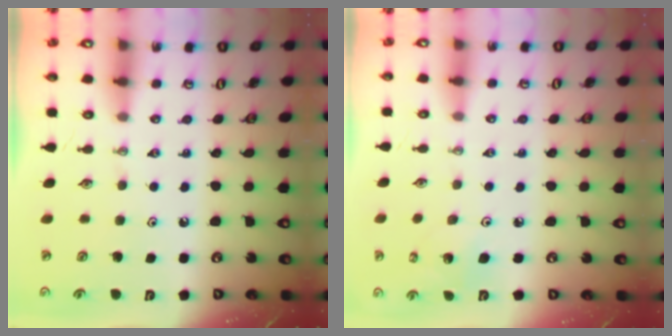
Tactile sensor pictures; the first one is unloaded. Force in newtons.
{"total": 3.8, "press": 3.8, "slide": 0.3}